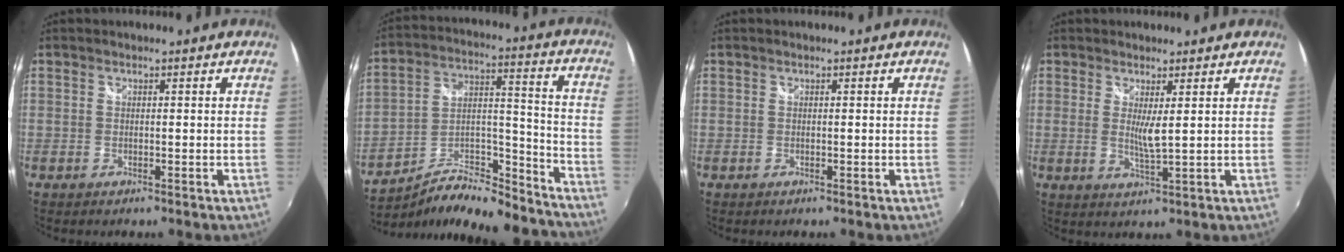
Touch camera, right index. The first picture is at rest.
{"total": 19.2, "force": [-16.1, 5.1, 9.2], "torque": [-0.154, 0.025, -0.227]}
{"total": 0.0}
{"total": 3.3, "force": [0.9, 0.2, 3.2], "torque": [-0.058, -0.010, 0.014]}